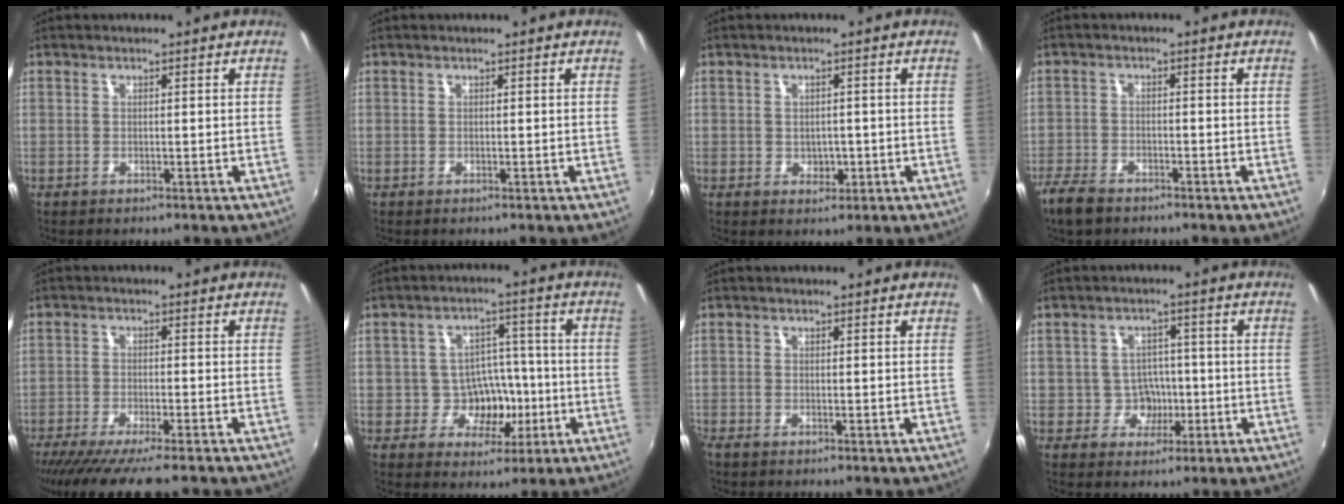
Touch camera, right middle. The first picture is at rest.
{"total": 0.0}
{"total": 2.6, "force": [-0.4, 2.3, 1.2], "torque": [-0.018, -0.001, -0.002]}
{"total": 6.2, "force": [-4.9, 2.7, 2.7], "torque": [-0.083, -0.015, -0.097]}
{"total": 11.9, "force": [-9.8, 1.2, 6.6], "torque": [-0.136, -0.043, -0.158]}
{"total": 7.7, "force": [-2.1, 6.8, 3.0], "torque": [-0.058, 0.016, -0.020]}
{"total": 0.8, "force": [-0.8, 0.2, 0.3], "torque": [-0.007, -0.005, -0.018]}
{"total": 4.4, "force": [-1.2, 4.2, 0.5], "torque": [-0.013, 0.017, -0.010]}